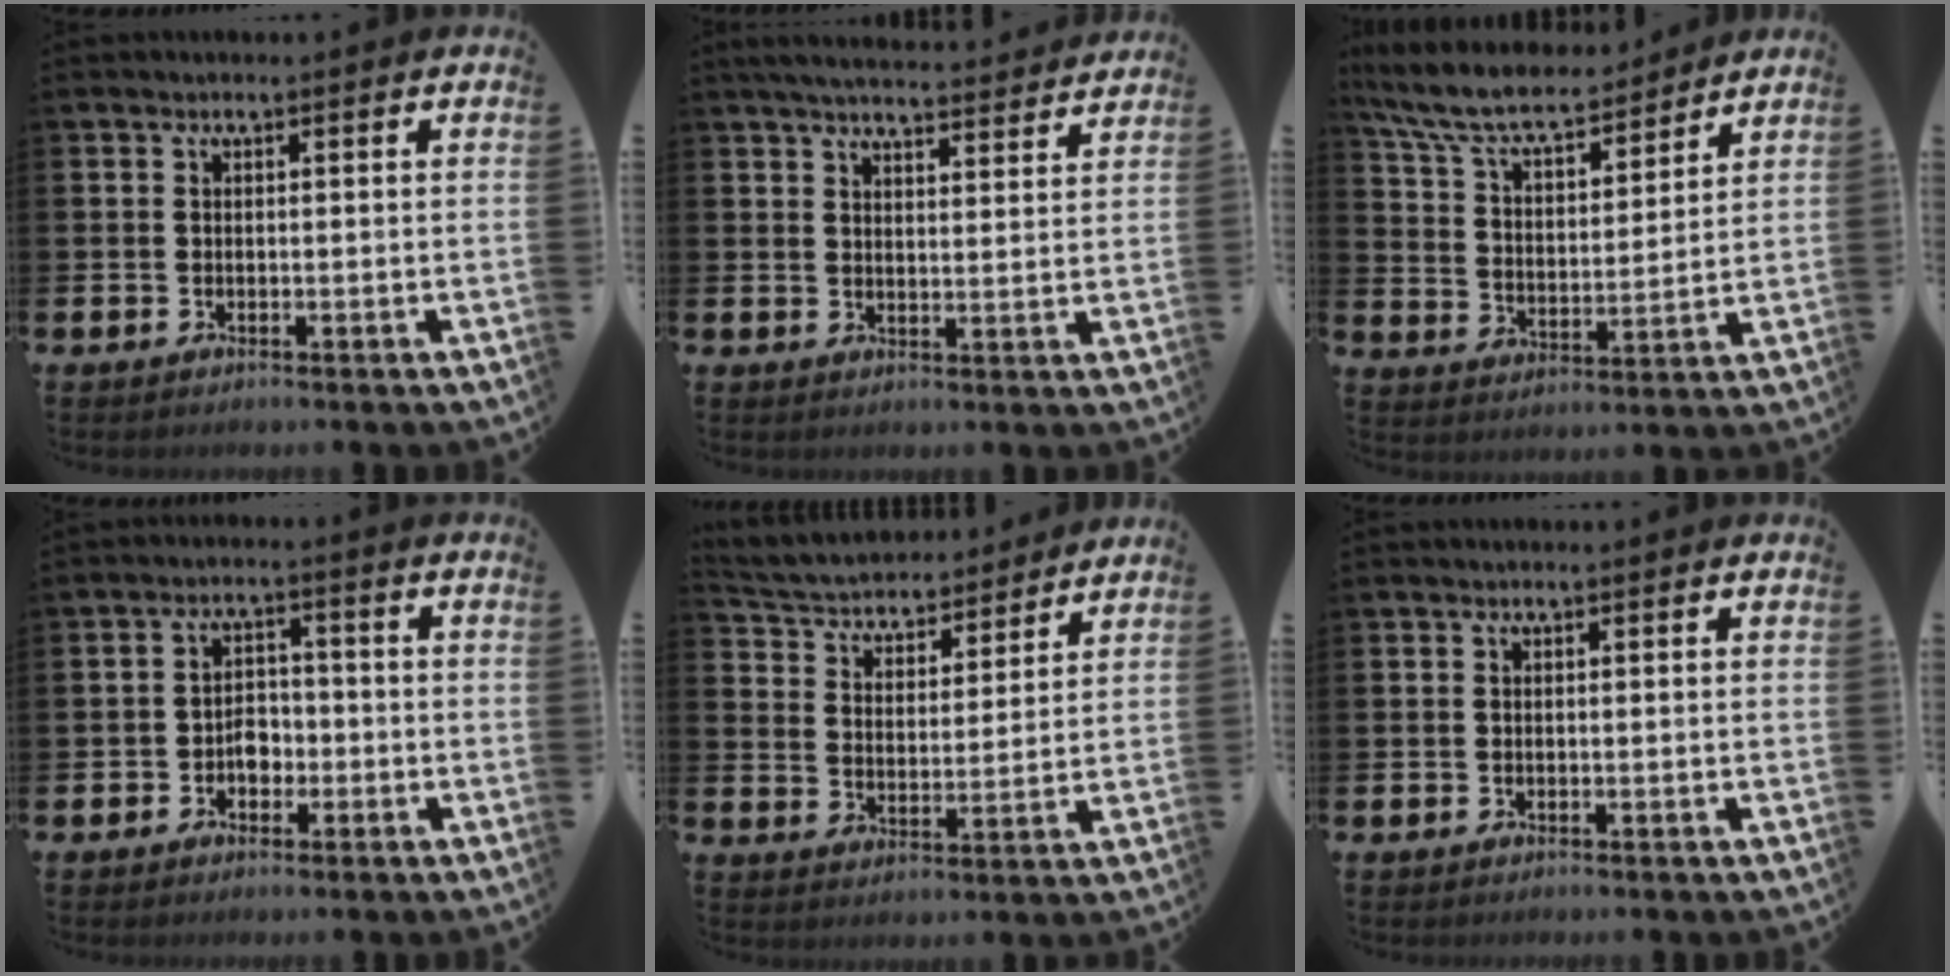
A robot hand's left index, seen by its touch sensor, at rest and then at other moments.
{"total": 5.1, "force": [5.0, 0.4, 0.8], "torque": [-0.028, -0.033, 0.089]}
{"total": 8.4, "force": [7.7, 2.0, 2.9], "torque": [-0.096, -0.045, 0.136]}
{"total": 3.2, "force": [-1.3, 2.4, 1.7], "torque": [-0.025, 0.004, -0.031]}
{"total": 4.4, "force": [4.2, 1.4, 0.4], "torque": [-0.038, -0.039, 0.066]}
{"total": 0.0}